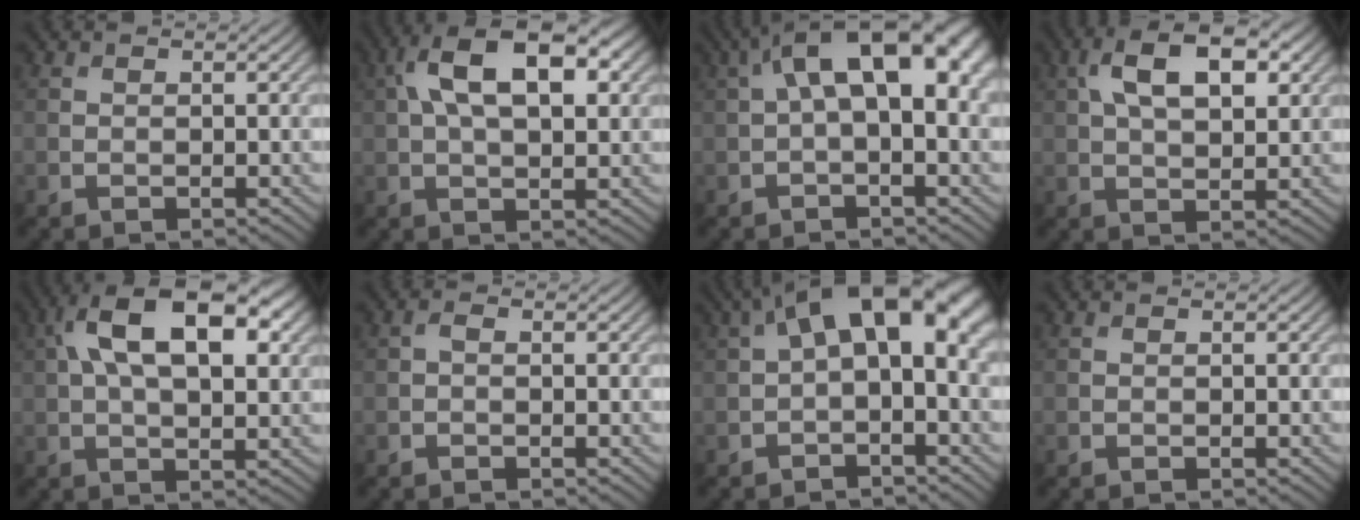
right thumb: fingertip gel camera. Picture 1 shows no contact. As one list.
[{"total": 12.9, "force": [4.0, 6.3, 10.5], "torque": [-0.186, 0.019, 0.059]}, {"total": 12.4, "force": [2.8, 6.0, 10.6], "torque": [-0.177, 0.015, 0.048]}, {"total": 9.4, "force": [3.3, 4.7, 7.5], "torque": [-0.140, 0.015, 0.056]}, {"total": 14.6, "force": [4.7, 7.1, 11.9], "torque": [-0.200, 0.026, 0.067]}, {"total": 0.7, "force": [-0.1, 0.4, 0.6], "torque": [-0.013, 0.003, -0.003]}, {"total": 10.9, "force": [2.3, 5.3, 9.2], "torque": [-0.154, 0.014, 0.034]}, {"total": 0.0}]